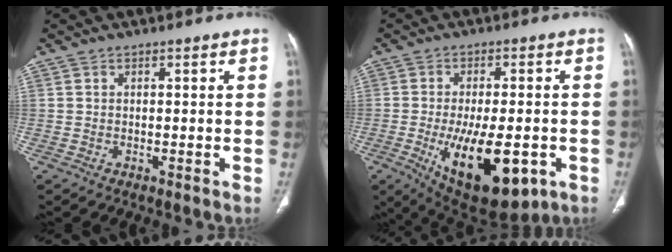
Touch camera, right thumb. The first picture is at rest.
{"total": 17.7, "force": [-5.7, 7.7, 14.9], "torque": [-0.232, -0.005, -0.063]}